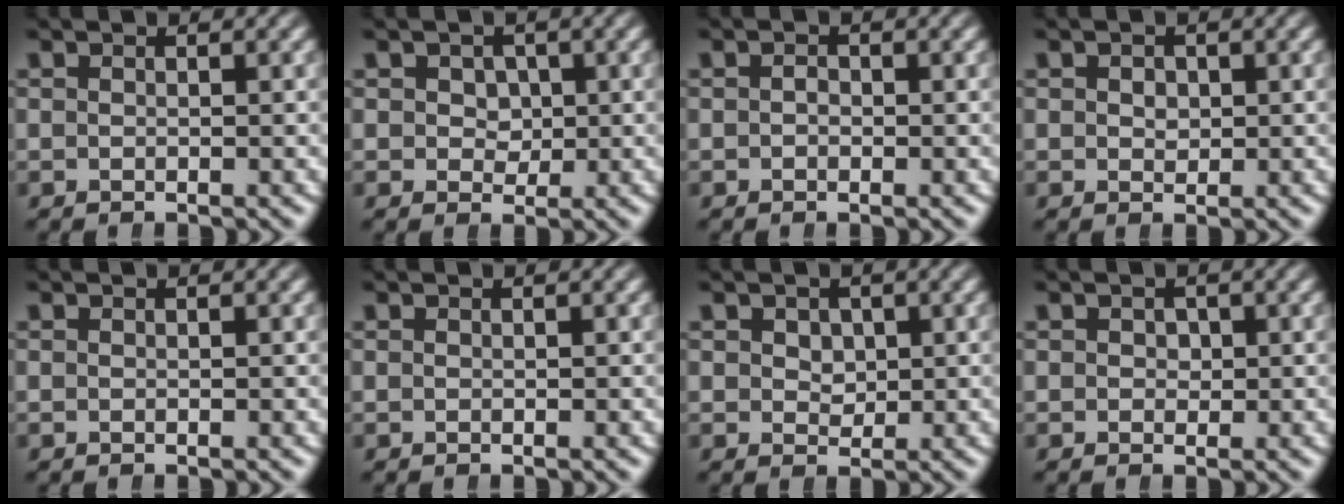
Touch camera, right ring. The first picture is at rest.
{"total": 3.0, "force": [0.5, 2.8, 0.8], "torque": [-0.018, -0.009, 0.008]}
{"total": 0.7, "force": [-0.3, 0.5, 0.3], "torque": [-0.012, -0.006, -0.005]}
{"total": 1.3, "force": [0.3, 1.2, 0.5], "torque": [-0.014, -0.009, 0.009]}
{"total": 0.0}
{"total": 0.0}
{"total": 2.3, "force": [0.8, 2.0, 0.7], "torque": [-0.022, -0.015, 0.020]}
{"total": 1.0, "force": [0.0, 1.0, 0.0], "torque": [-0.003, -0.004, 0.000]}